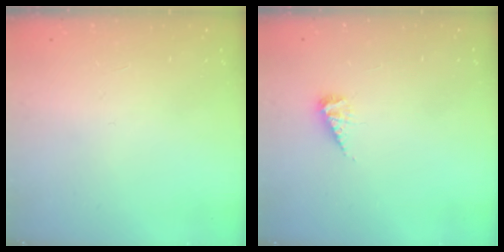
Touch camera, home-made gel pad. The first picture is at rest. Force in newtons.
{"total": 7.4, "press": 7.4, "slide": 0.6}